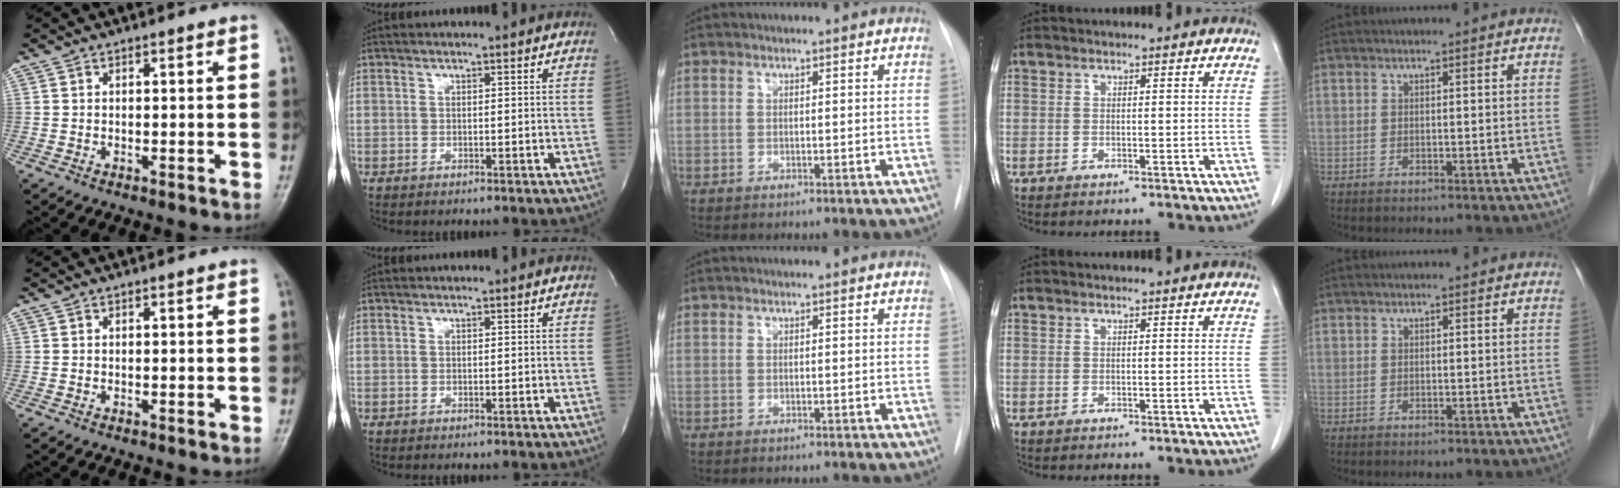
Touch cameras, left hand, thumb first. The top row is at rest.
{}